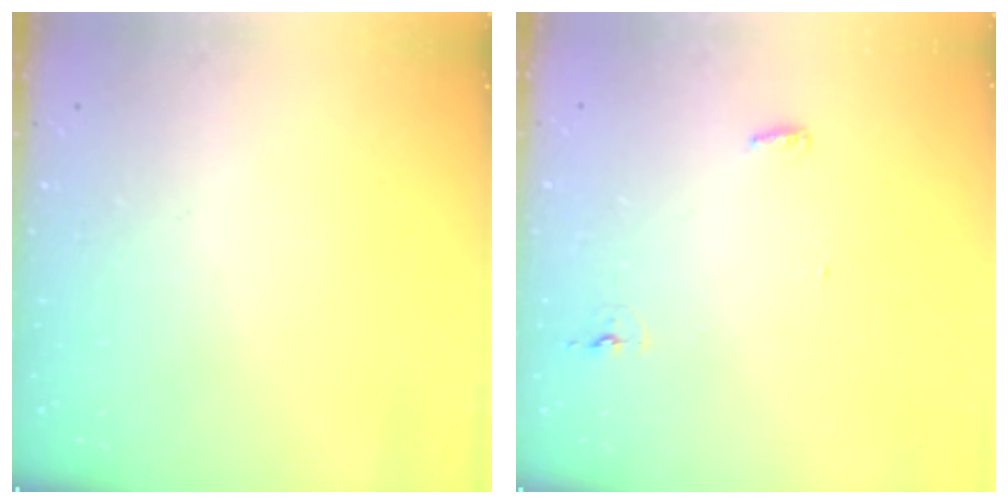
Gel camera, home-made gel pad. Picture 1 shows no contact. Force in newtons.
{"total": 7.4, "press": 4.4, "slide": 6.0}